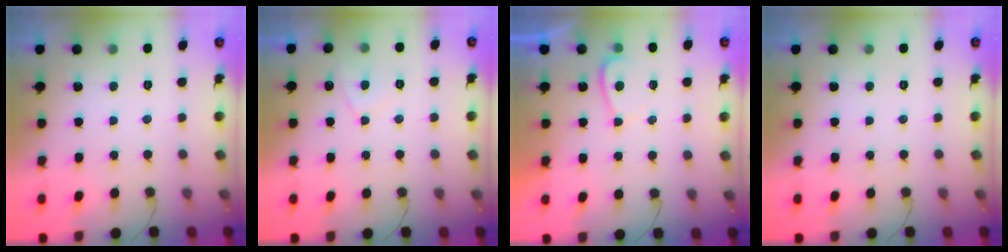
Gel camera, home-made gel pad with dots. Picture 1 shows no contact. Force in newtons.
{"total": 2.8, "press": 2.7, "slide": 0.5}
{"total": 2.7, "press": 2.7, "slide": 0.6}
{"total": 0.0}